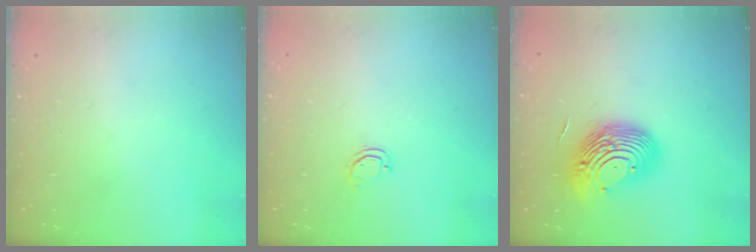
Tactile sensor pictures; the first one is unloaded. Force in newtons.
{"total": 3.2, "press": 3.2, "slide": 0.2}
{"total": 16.3, "press": 15.8, "slide": 4.1}